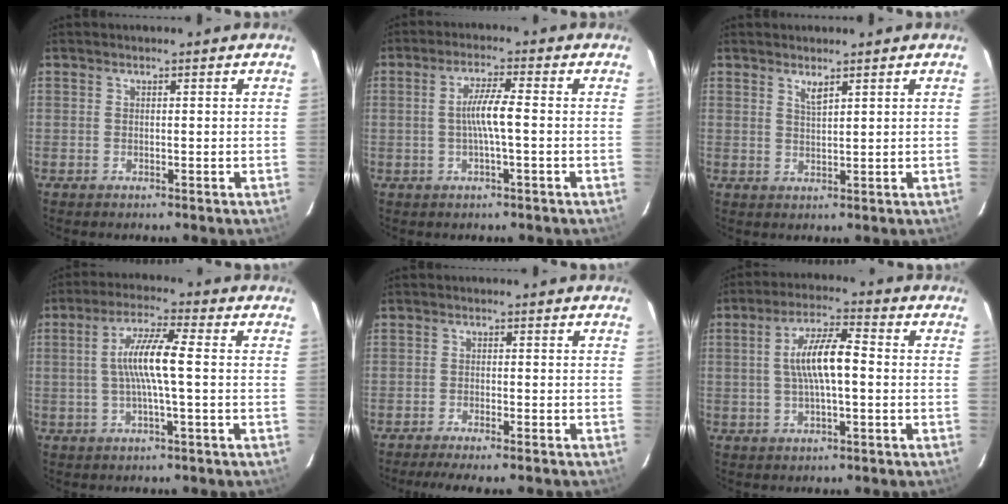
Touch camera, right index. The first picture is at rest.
{"total": 5.0, "force": [-0.7, -0.1, 5.0], "torque": [-0.094, 0.002, -0.011]}
{"total": 2.0, "force": [1.5, 0.3, 1.3], "torque": [-0.023, -0.002, 0.025]}
{"total": 8.2, "force": [-0.3, 0.3, 8.1], "torque": [-0.157, 0.007, -0.005]}
{"total": 6.1, "force": [-5.2, 0.2, 3.1], "torque": [-0.070, -0.017, -0.083]}
{"total": 8.7, "force": [-0.1, 2.1, 8.4], "torque": [-0.155, 0.011, 0.000]}